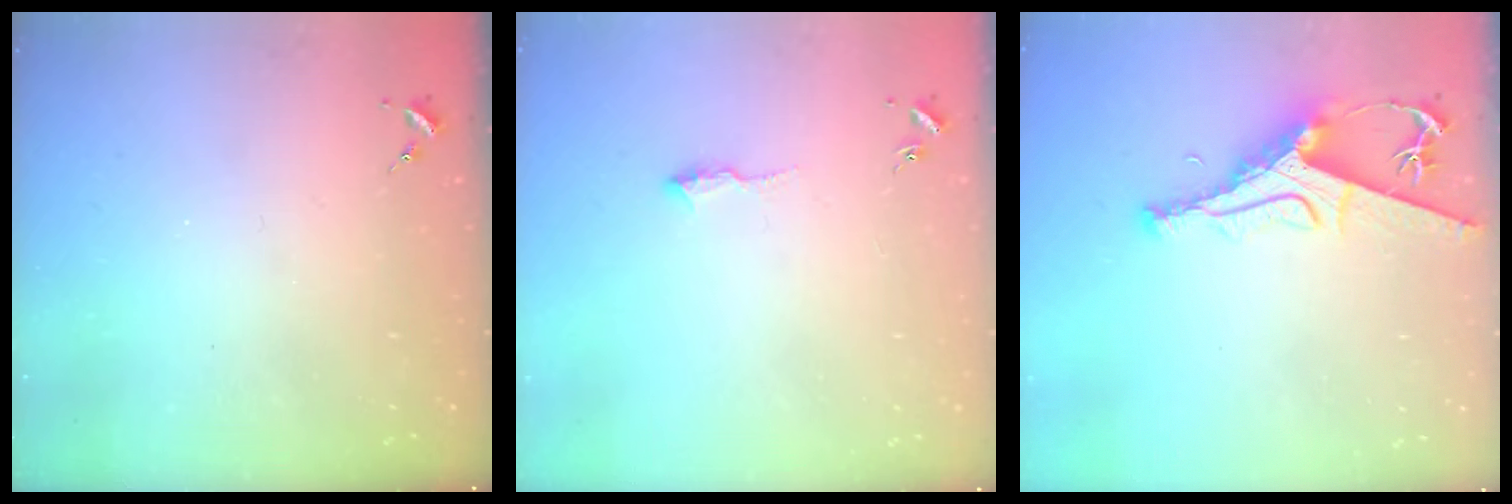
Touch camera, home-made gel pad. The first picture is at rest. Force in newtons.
{"total": 5.8, "press": 5.8, "slide": 0.5}
{"total": 9.4, "press": 9.4, "slide": 1.2}